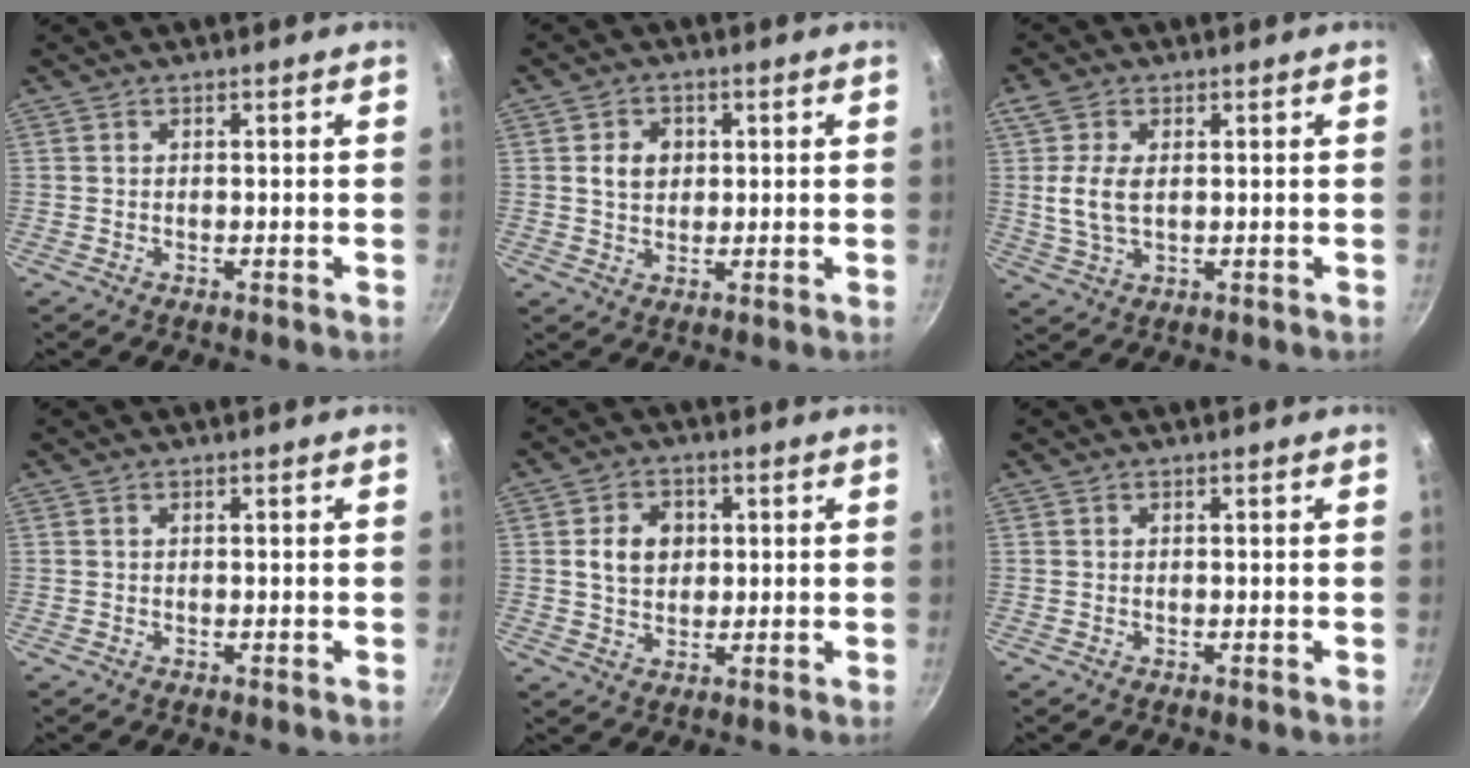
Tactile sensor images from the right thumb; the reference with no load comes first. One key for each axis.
{"total": 4.7, "fx": 0.9, "fy": 3.8, "fz": 2.6, "tx": -0.025, "ty": 0.002, "tz": 0.015}
{"total": 6.5, "fx": 0.9, "fy": 3.6, "fz": 5.3, "tx": -0.114, "ty": 0.000, "tz": 0.016}
{"total": 0.0}
{"total": 6.6, "fx": 1.1, "fy": 5.2, "fz": 3.9, "tx": -0.045, "ty": 0.003, "tz": 0.016}
{"total": 0.0}